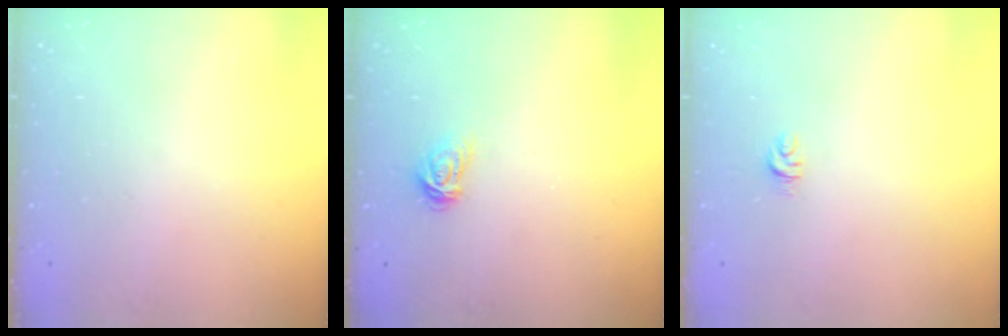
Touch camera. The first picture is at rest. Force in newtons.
{"total": 4.4, "press": 4.4, "slide": 0.5}
{"total": 3.6, "press": 3.5, "slide": 0.4}